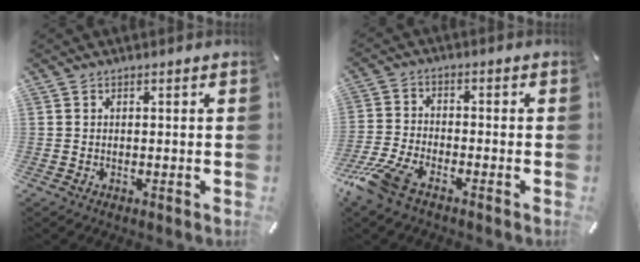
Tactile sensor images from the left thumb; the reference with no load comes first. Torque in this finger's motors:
{"motor_torque": [-0.79, 1.13, 0.38, 0.28, 0.12]}